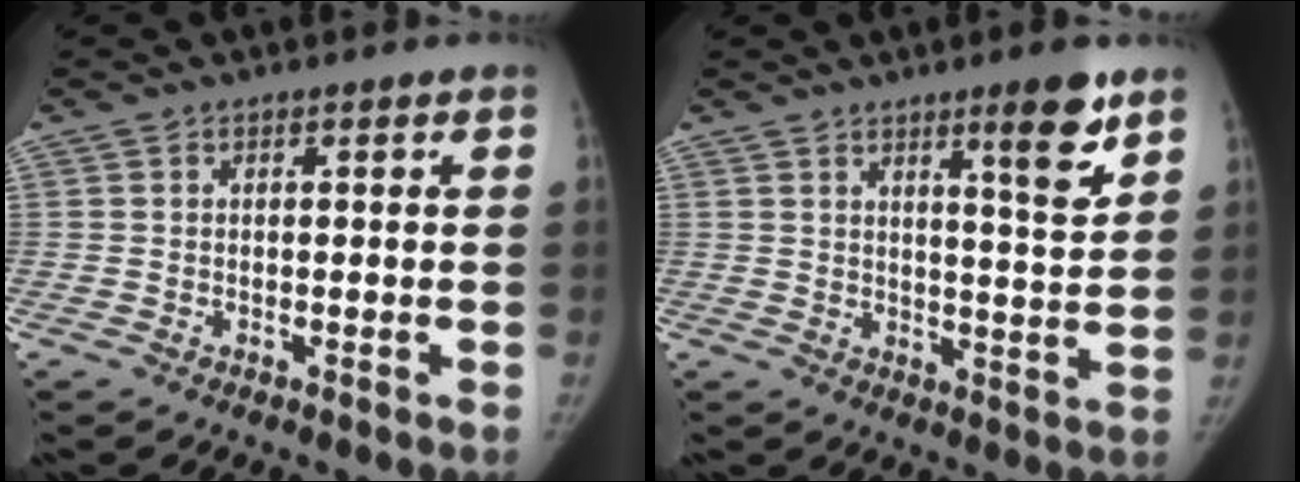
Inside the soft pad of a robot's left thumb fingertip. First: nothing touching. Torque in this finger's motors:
{"motor_torque": [0.14, -0.50, 0.78, -0.68, 0.15]}